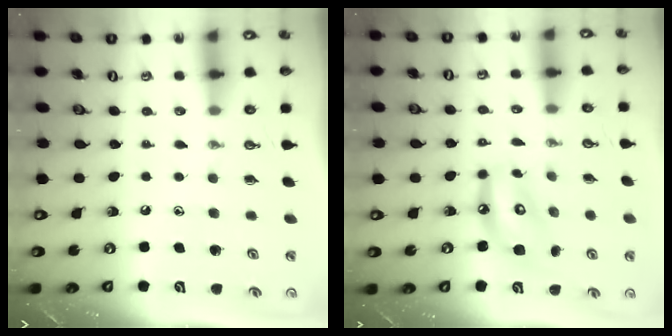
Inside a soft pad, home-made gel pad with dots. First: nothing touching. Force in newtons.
{"total": 10.8, "press": 10.7, "slide": 1.1}